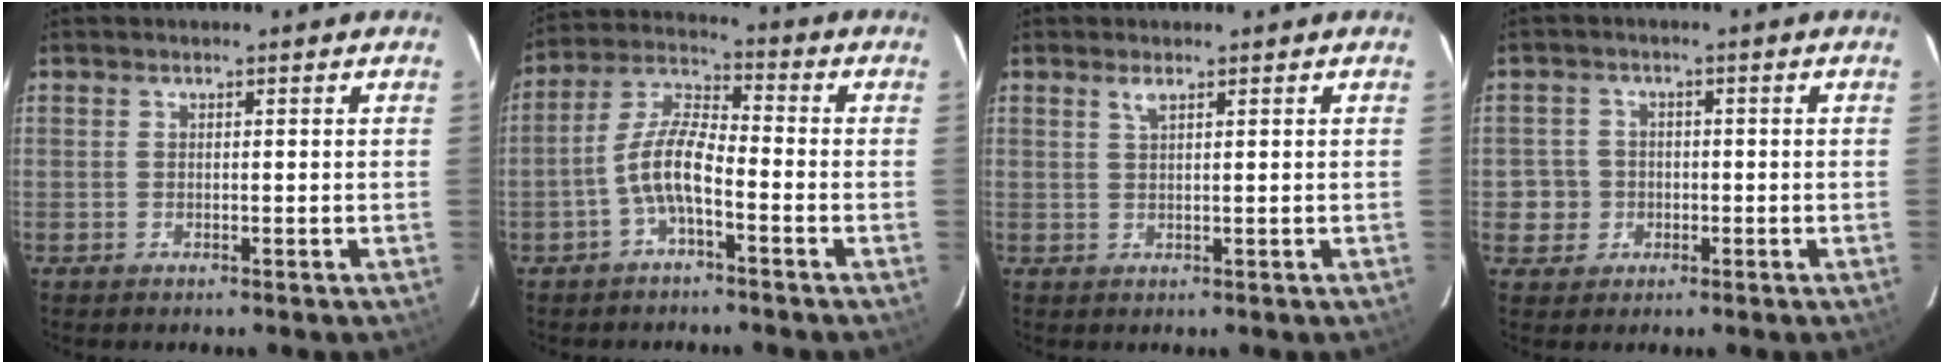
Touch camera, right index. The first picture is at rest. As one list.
[{"total": 7.6, "force": [-3.2, 2.3, 6.5], "torque": [-0.144, 0.017, -0.064]}, {"total": 1.5, "force": [1.0, 0.1, 1.2], "torque": [-0.024, 0.002, 0.018]}, {"total": 4.7, "force": [-1.0, 4.5, 0.5], "torque": [-0.015, 0.023, -0.012]}]